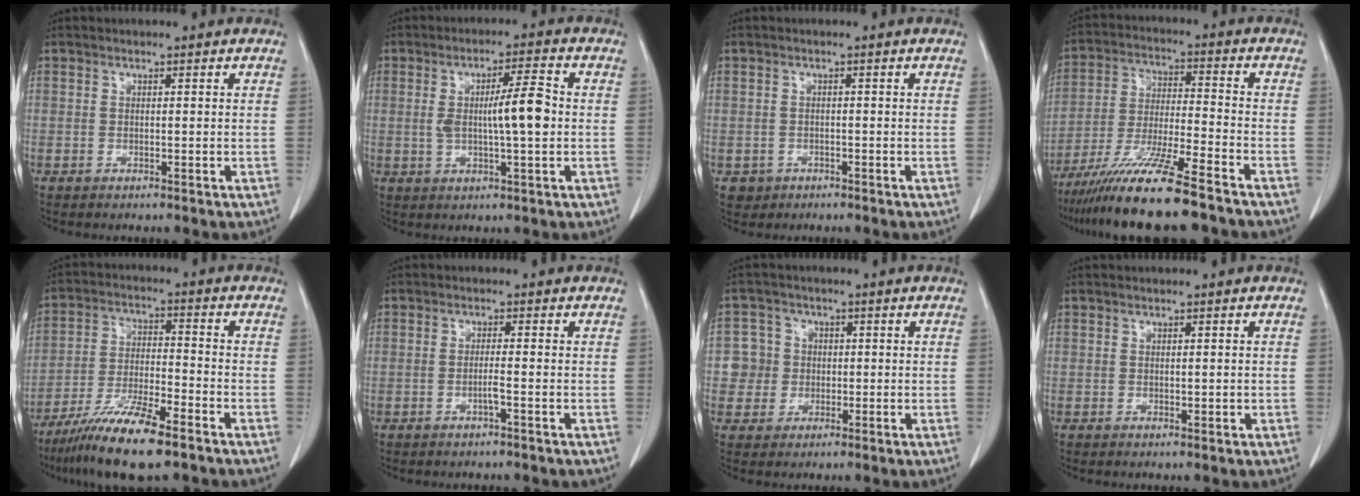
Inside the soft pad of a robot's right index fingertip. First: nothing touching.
{"total": 7.4, "force": [0.1, 0.8, 7.4], "torque": [-0.126, 0.006, 0.001]}
{"total": 2.1, "force": [-1.0, 1.9, 0.1], "torque": [-0.001, 0.007, -0.013]}
{"total": 14.2, "force": [-11.1, -0.3, 8.9], "torque": [-0.169, -0.033, -0.195]}
{"total": 12.2, "force": [-8.5, 1.4, 8.7], "torque": [-0.164, -0.029, -0.153]}
{"total": 1.6, "force": [-0.7, -0.3, 1.4], "torque": [-0.028, -0.001, -0.015]}
{"total": 4.7, "force": [-0.2, 4.7, 0.2], "torque": [0.003, 0.015, -0.003]}
{"total": 0.7, "force": [0.0, 0.4, 0.6], "torque": [-0.010, -0.002, 0.004]}